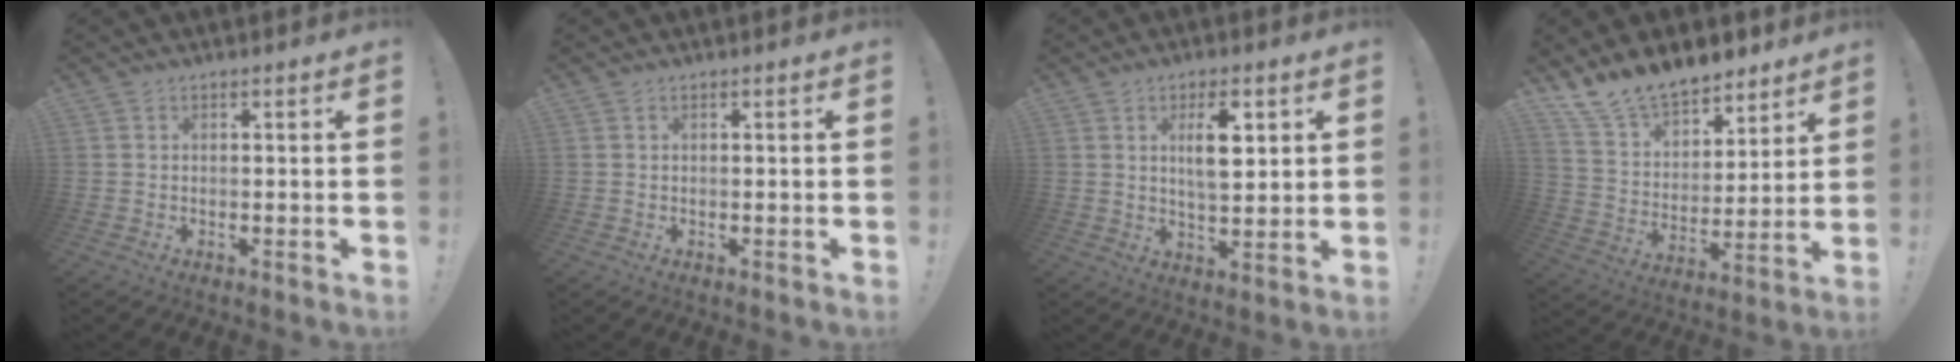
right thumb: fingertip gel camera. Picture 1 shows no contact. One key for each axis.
{"total": 0.0}
{"total": 9.1, "fx": 3.2, "fy": 3.7, "fz": 7.7, "tx": -0.123, "ty": -0.008, "tz": 0.049}
{"total": 14.1, "fx": 12.2, "fy": 6.0, "fz": 3.5, "tx": -0.077, "ty": -0.095, "tz": 0.229}